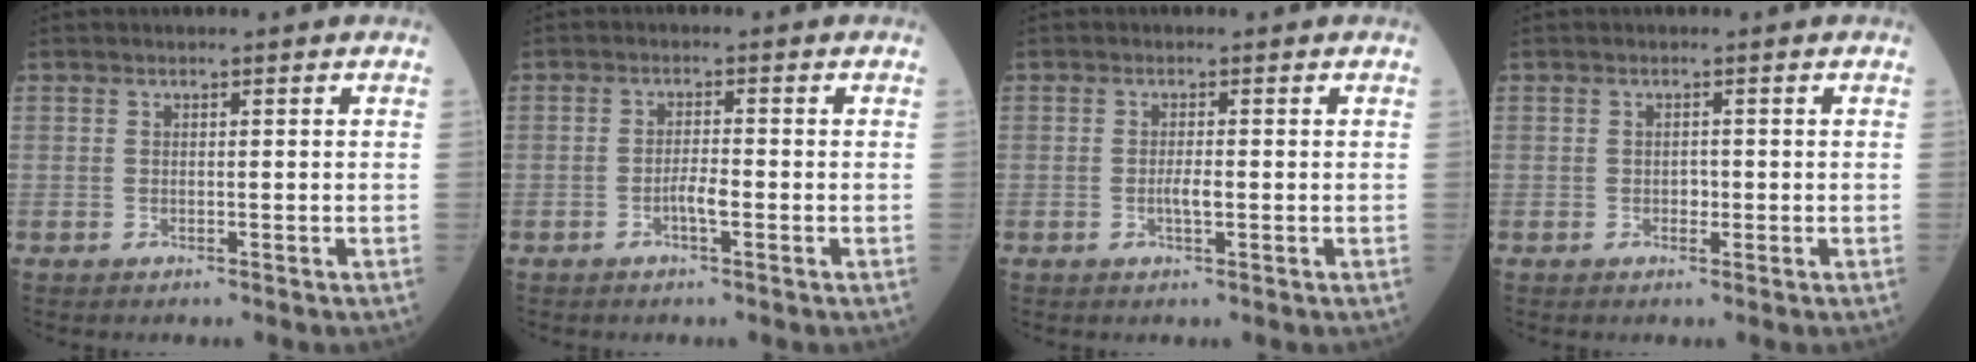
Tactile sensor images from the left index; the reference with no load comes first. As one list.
[{"total": 2.2, "force": [-1.0, 0.3, 2.0], "torque": [-0.036, 0.002, -0.020]}, {"total": 1.6, "force": [-0.3, 0.4, 1.6], "torque": [-0.032, 0.000, -0.006]}, {"total": 1.0, "force": [-0.2, 0.8, 0.6], "torque": [-0.010, 0.002, -0.005]}]